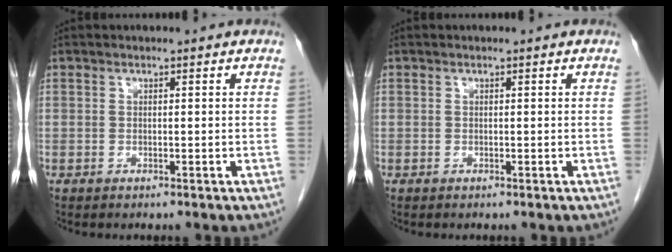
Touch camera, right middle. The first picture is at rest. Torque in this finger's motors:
{"motor_torque": [-0.02, 0.02, 0.00, -0.01]}